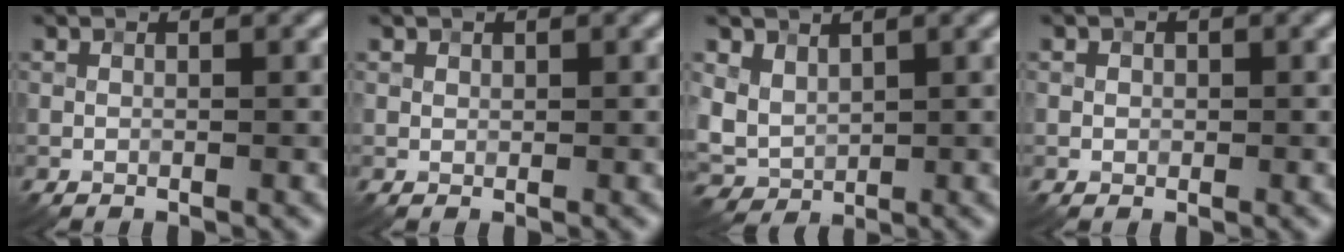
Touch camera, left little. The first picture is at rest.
{"total": 0.6, "force": [0.5, 0.4, 0.1], "torque": [0.000, -0.001, 0.010]}
{"total": 3.6, "force": [1.6, 2.7, 1.8], "torque": [-0.046, -0.007, 0.035]}
{"total": 0.6, "force": [0.1, 0.6, 0.2], "torque": [-0.001, -0.002, 0.002]}